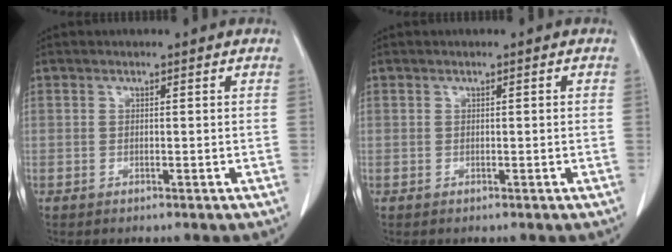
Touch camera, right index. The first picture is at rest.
{"total": 0.0}